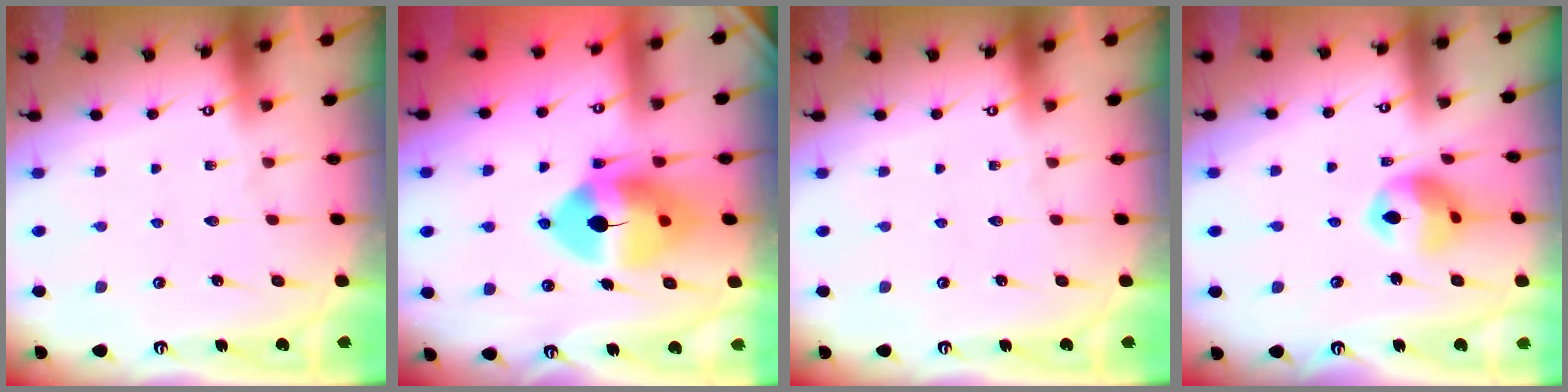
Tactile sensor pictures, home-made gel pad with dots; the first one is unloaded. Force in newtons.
{"total": 13.1, "press": 12.9, "slide": 2.3}
{"total": 0.0}
{"total": 11.6, "press": 11.6, "slide": 1.1}